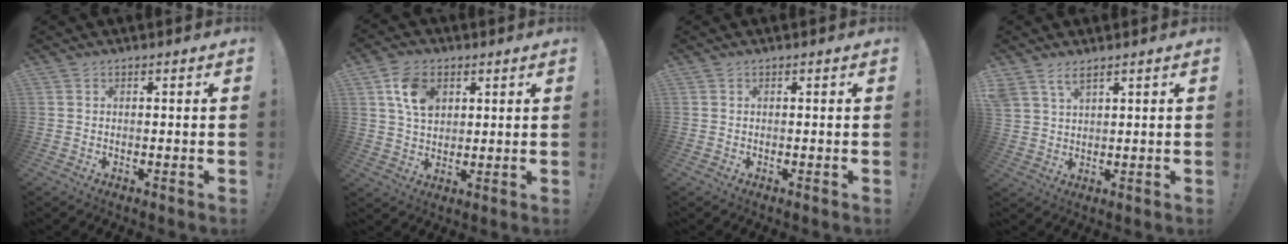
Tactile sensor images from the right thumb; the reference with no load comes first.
{"total": 9.9, "force": [4.0, 7.0, 5.9], "torque": [-0.088, -0.001, 0.076]}
{"total": 0.0}
{"total": 4.4, "force": [3.2, 1.8, 2.4], "torque": [-0.048, -0.013, 0.061]}